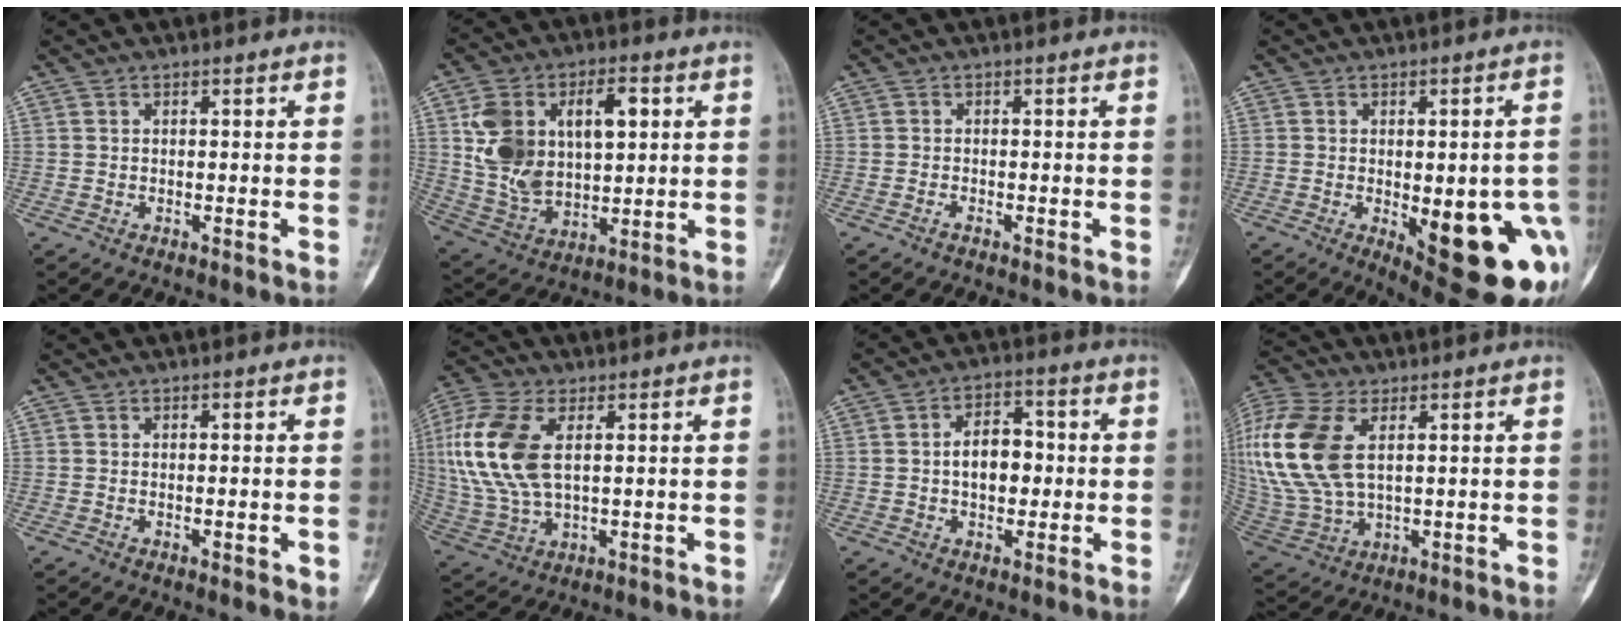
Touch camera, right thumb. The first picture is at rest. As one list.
[{"total": 18.5, "force": [4.3, 11.3, 14.0], "torque": [-0.231, 0.004, 0.090]}, {"total": 0.5, "force": [-0.5, 0.0, 0.2], "torque": [-0.010, 0.003, -0.011]}, {"total": 18.5, "force": [-5.0, 6.5, 16.6], "torque": [-0.156, -0.001, -0.037]}, {"total": 2.2, "force": [-0.4, 0.6, 2.0], "torque": [-0.024, -0.006, -0.004]}, {"total": 15.9, "force": [3.5, 8.6, 13.0], "torque": [-0.299, 0.000, 0.071]}, {"total": 9.8, "force": [0.0, 6.2, 7.5], "torque": [-0.085, 0.018, -0.006]}, {"total": 21.0, "force": [5.2, 12.3, 16.3], "torque": [-0.394, -0.007, 0.106]}]